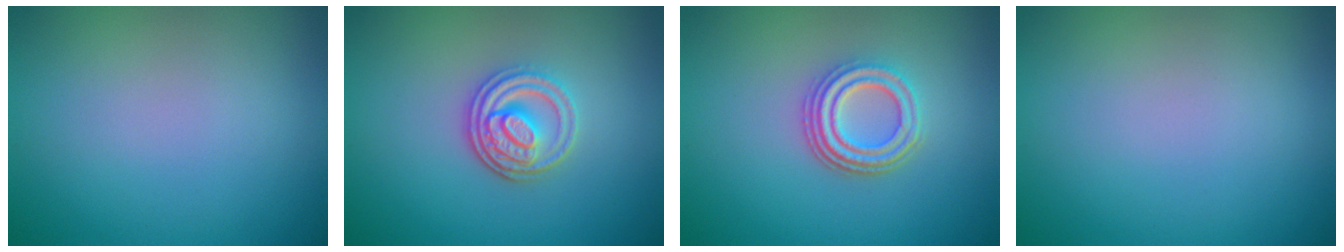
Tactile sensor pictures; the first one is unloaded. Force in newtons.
{"total": 3.6, "press": 3.1, "slide": 1.9}
{"total": 3.8, "press": 3.1, "slide": 2.2}
{"total": 0.0}